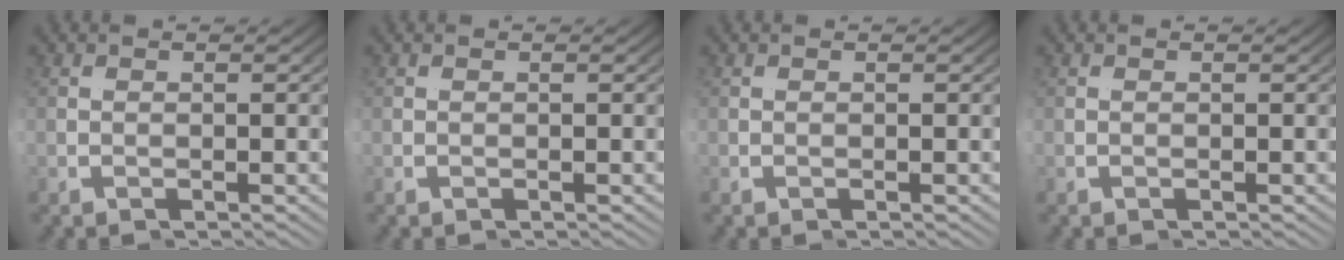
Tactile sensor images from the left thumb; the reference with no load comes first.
{"total": 0.0}
{"total": 0.0}
{"total": 0.0}